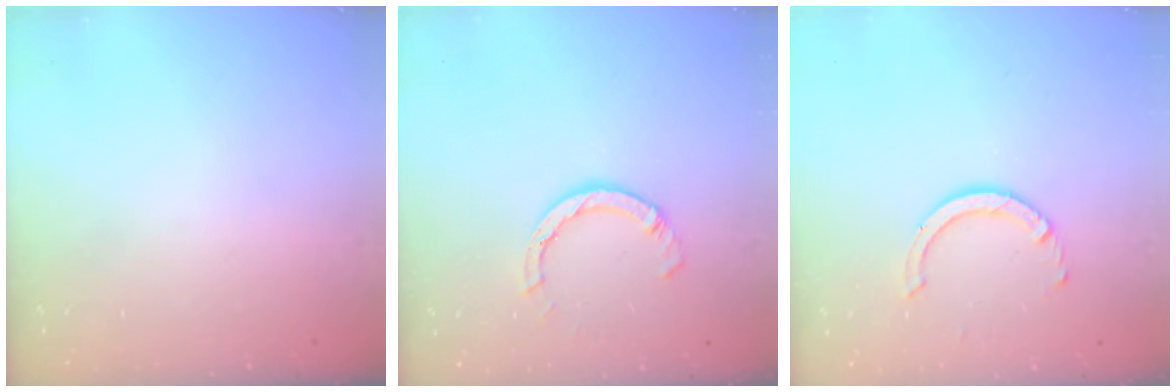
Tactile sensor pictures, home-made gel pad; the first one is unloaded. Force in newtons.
{"total": 5.5, "press": 5.5, "slide": 0.6}
{"total": 7.3, "press": 7.3, "slide": 0.5}